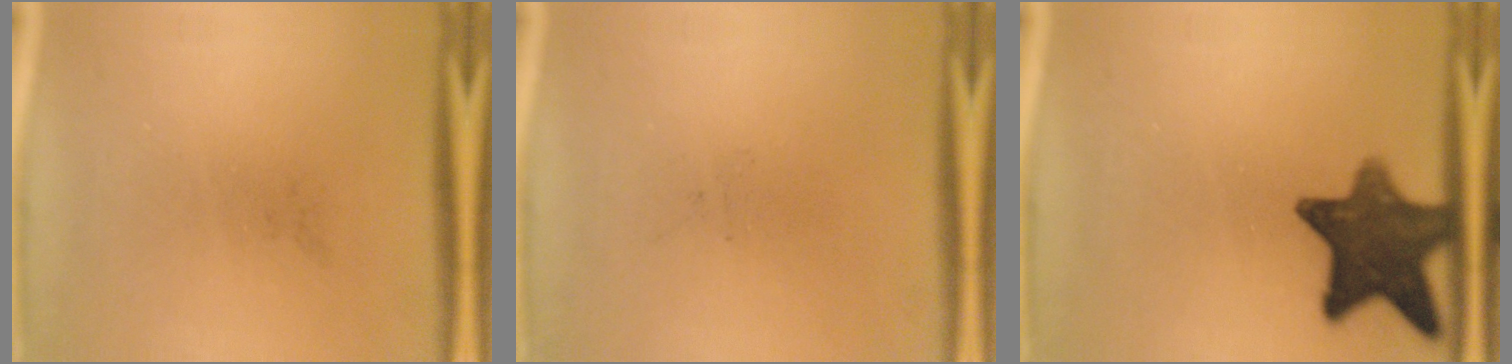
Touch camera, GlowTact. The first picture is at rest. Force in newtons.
{"total": 0.0}
{"total": 11.7}